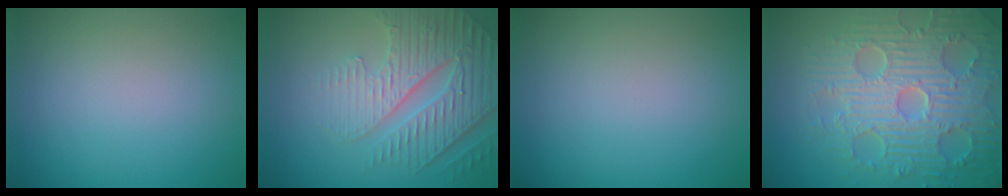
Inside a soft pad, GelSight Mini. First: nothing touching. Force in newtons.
{"total": 5.5, "press": 4.8, "slide": 2.7}
{"total": 0.0}
{"total": 9.1, "press": 6.7, "slide": 6.2}